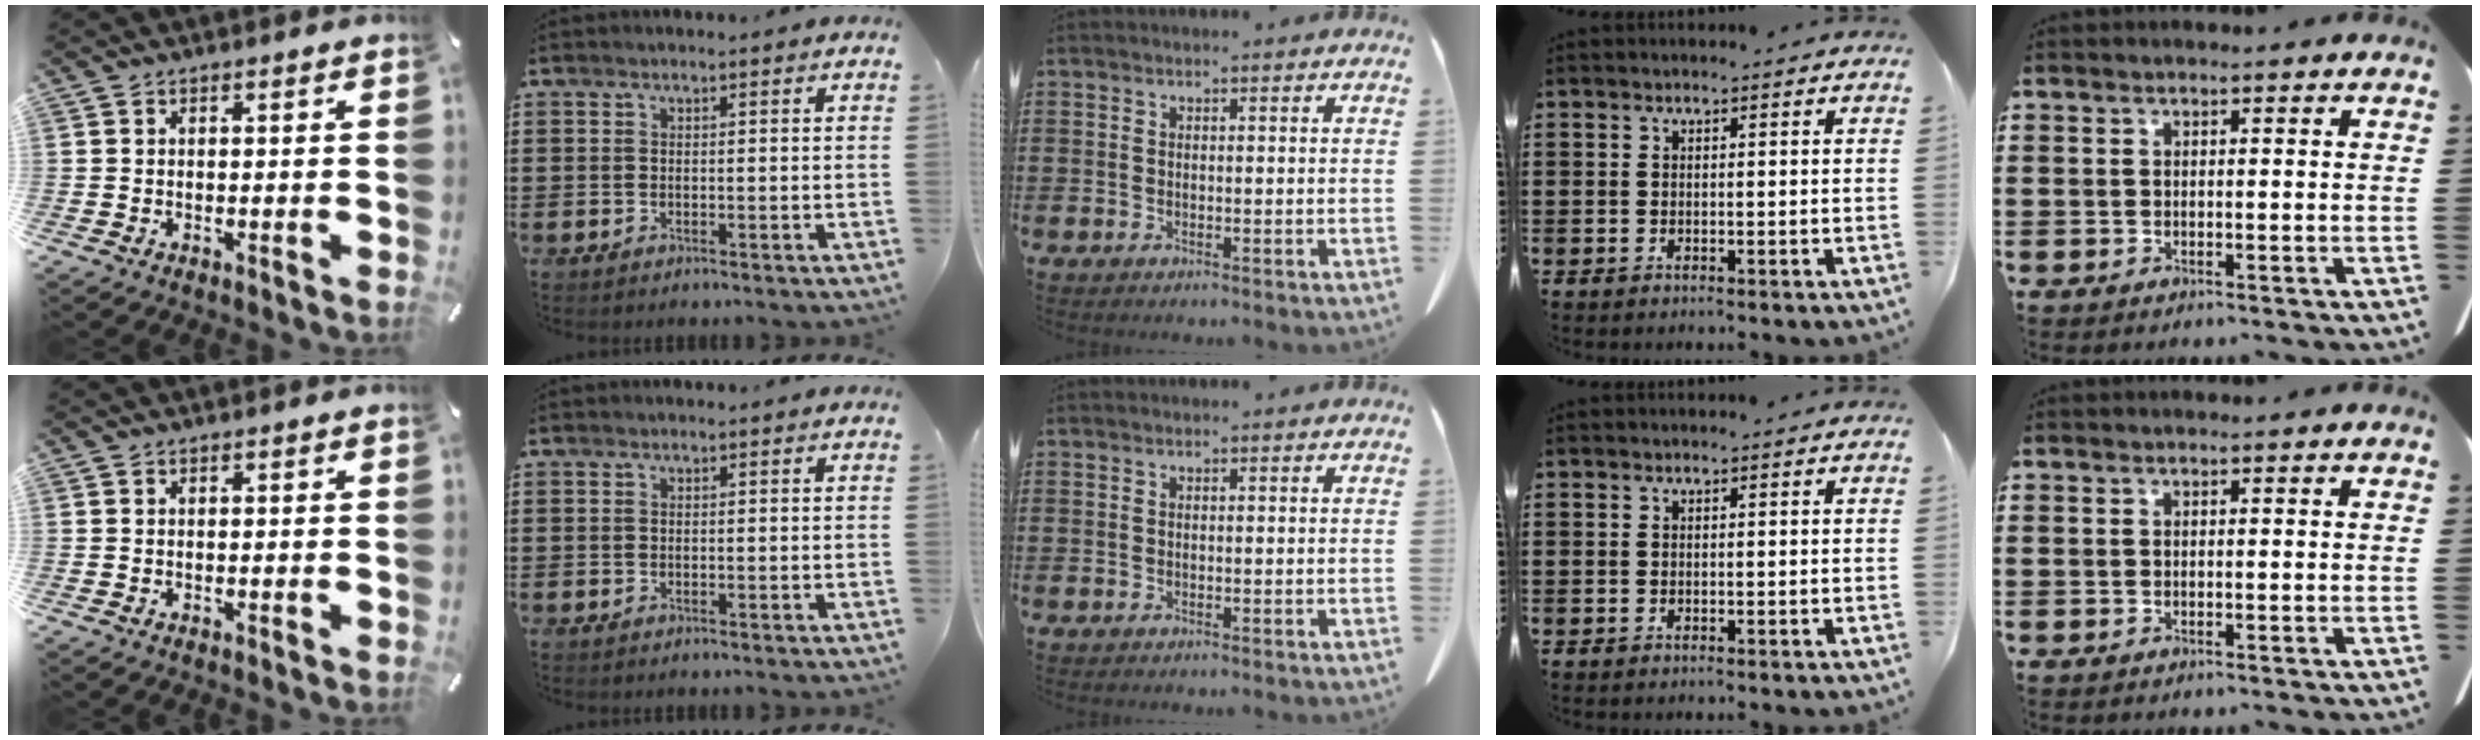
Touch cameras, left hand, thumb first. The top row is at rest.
{}